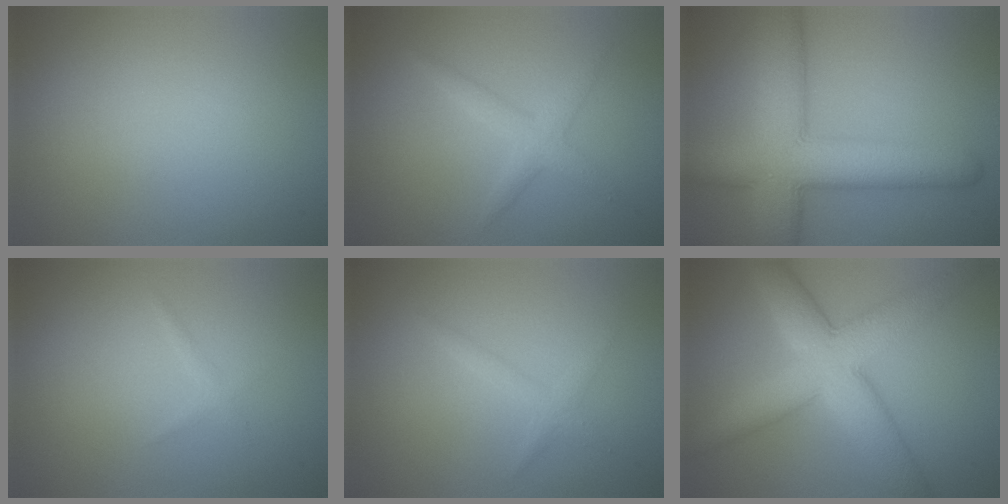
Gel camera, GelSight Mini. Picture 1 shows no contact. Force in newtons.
{"total": 2.1, "press": 2.1, "slide": 0.1}
{"total": 9.8, "press": 9.8, "slide": 0.3}
{"total": 0.6, "press": 0.6, "slide": 0.1}
{"total": 1.3, "press": 1.3, "slide": 0.1}
{"total": 8.0, "press": 8.0, "slide": 0.5}